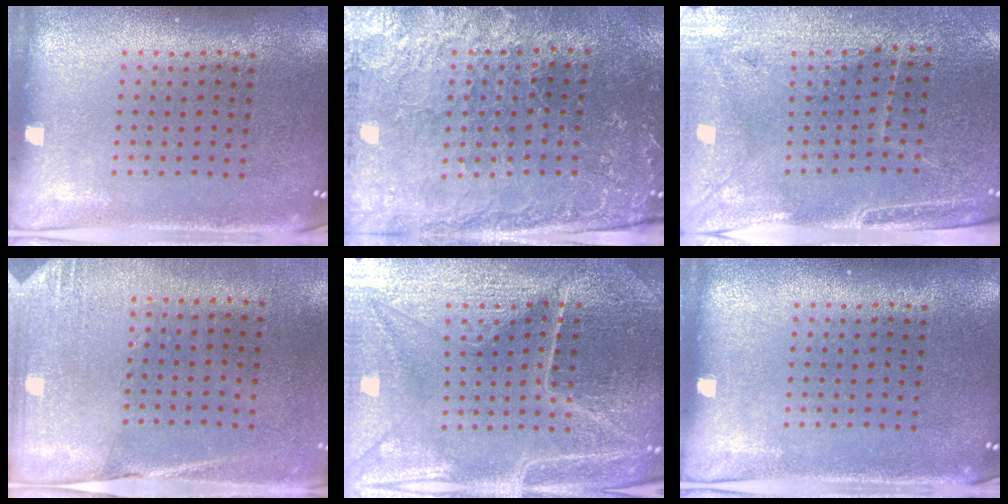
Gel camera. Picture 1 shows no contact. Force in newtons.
{"total": 1.7, "press": 1.7, "slide": 0.3}
{"total": 3.2, "press": 2.9, "slide": 1.2}
{"total": 2.6, "press": 2.3, "slide": 1.1}
{"total": 5.3, "press": 4.9, "slide": 1.9}
{"total": 0.0}